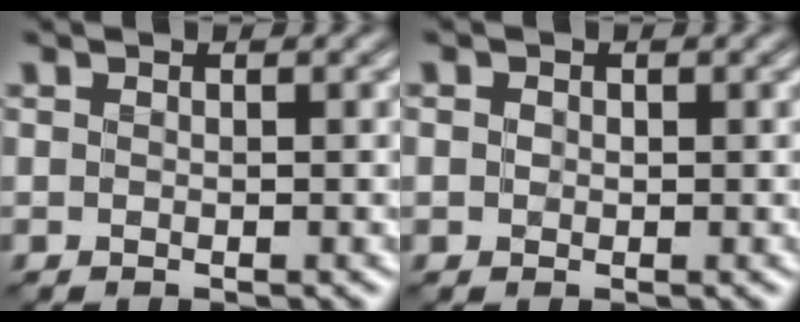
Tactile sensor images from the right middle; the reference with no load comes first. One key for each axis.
{"total": 0.8, "fx": 0.1, "fy": 0.7, "fz": 0.3, "tx": -0.006, "ty": -0.001, "tz": -0.001}